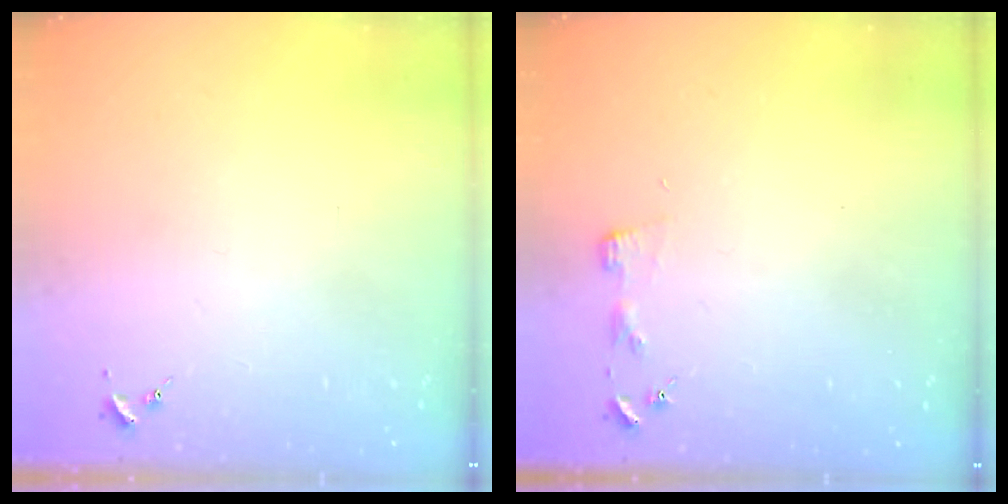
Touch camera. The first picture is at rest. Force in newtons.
{"total": 2.9, "press": 2.9, "slide": 0.3}